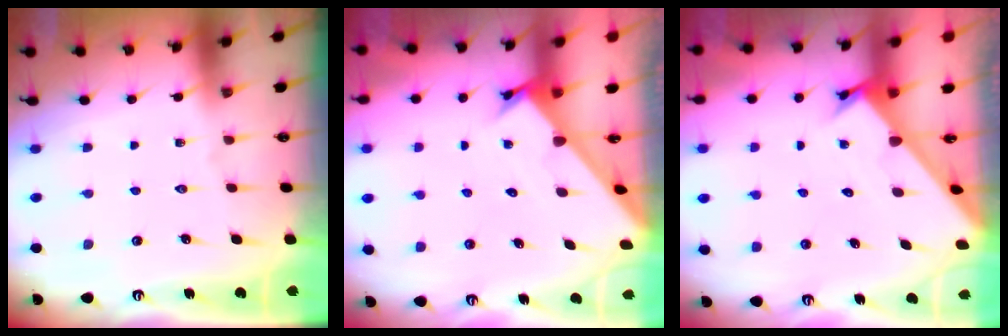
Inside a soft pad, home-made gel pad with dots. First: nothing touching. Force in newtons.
{"total": 2.2, "press": 2.2, "slide": 0.2}
{"total": 2.2, "press": 2.2, "slide": 0.2}